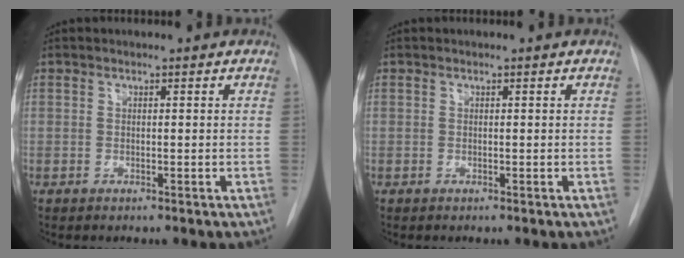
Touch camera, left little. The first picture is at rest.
{"total": 0.0}